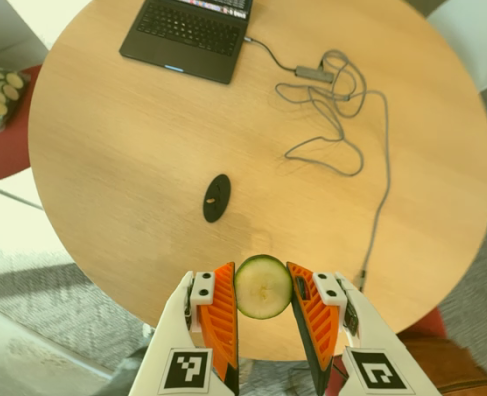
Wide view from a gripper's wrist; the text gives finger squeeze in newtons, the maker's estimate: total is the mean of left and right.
{"total": 10.4, "left": 10.8, "right": 10.0}